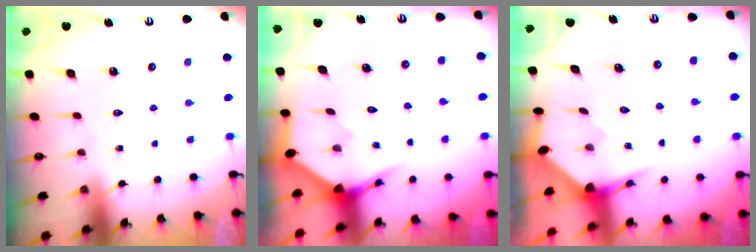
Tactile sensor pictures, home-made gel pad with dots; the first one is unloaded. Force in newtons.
{"total": 3.6, "press": 3.6, "slide": 0.1}
{"total": 3.3, "press": 3.3, "slide": 0.3}